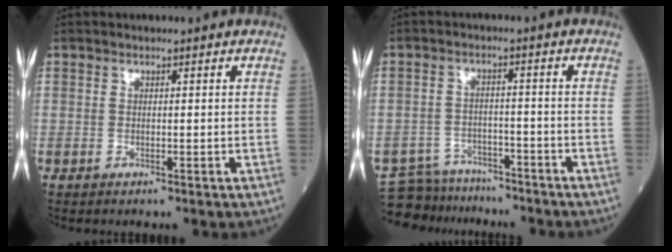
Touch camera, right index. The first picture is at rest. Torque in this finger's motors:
{"motor_torque": [-0.35, -0.44, 0.03, 0.00]}